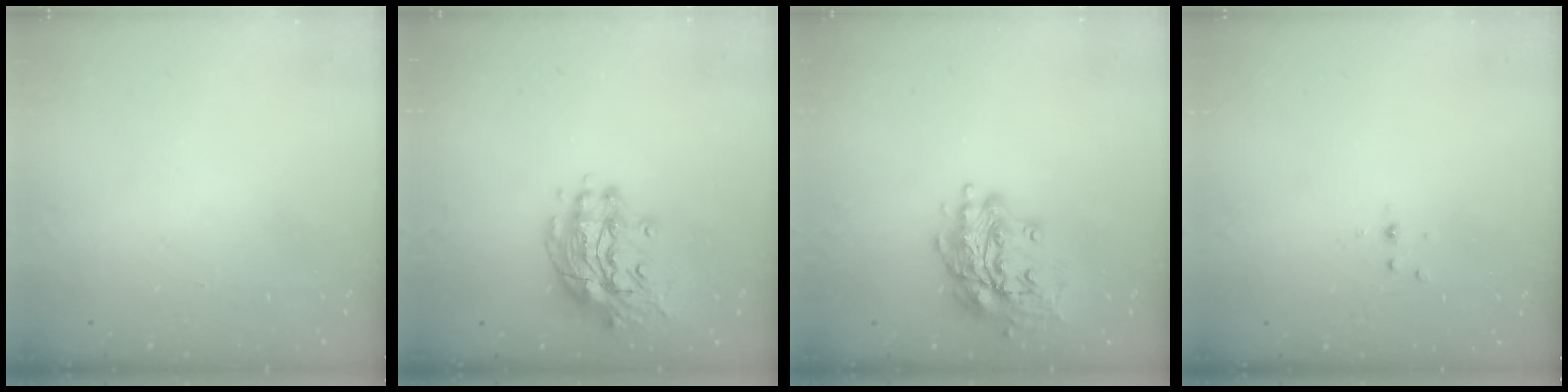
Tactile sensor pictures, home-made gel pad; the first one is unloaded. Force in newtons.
{"total": 14.0, "press": 14.0, "slide": 1.3}
{"total": 15.7, "press": 15.6, "slide": 2.4}
{"total": 2.7, "press": 2.3, "slide": 1.4}